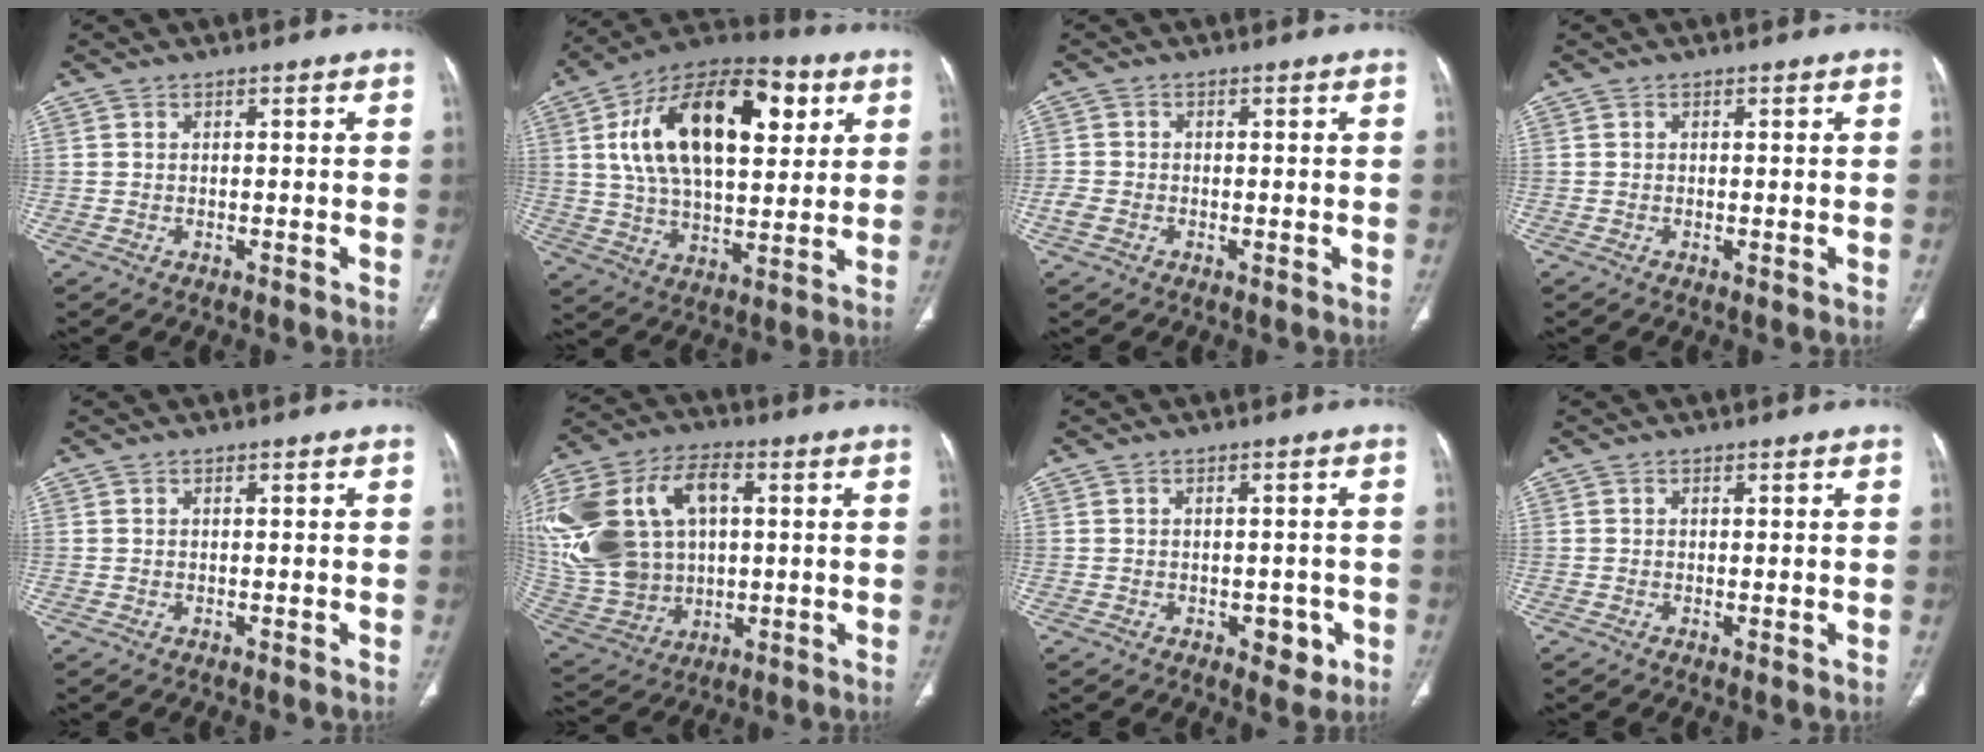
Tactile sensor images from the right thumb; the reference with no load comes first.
{"total": 25.7, "force": [7.7, 13.3, 20.6], "torque": [-0.330, 0.002, 0.122]}
{"total": 2.7, "force": [-0.9, 1.8, 1.7], "torque": [-0.038, 0.001, -0.020]}
{"total": 0.5, "force": [-0.1, 0.1, 0.5], "torque": [-0.014, -0.004, -0.001]}
{"total": 0.0}
{"total": 26.0, "force": [4.5, 18.0, 18.3], "torque": [-0.406, 0.028, 0.101]}
{"total": 4.2, "force": [-1.5, 2.6, 2.9], "torque": [-0.014, 0.004, -0.013]}
{"total": 0.8, "force": [-0.1, 0.2, 0.8], "torque": [-0.018, -0.005, -0.001]}